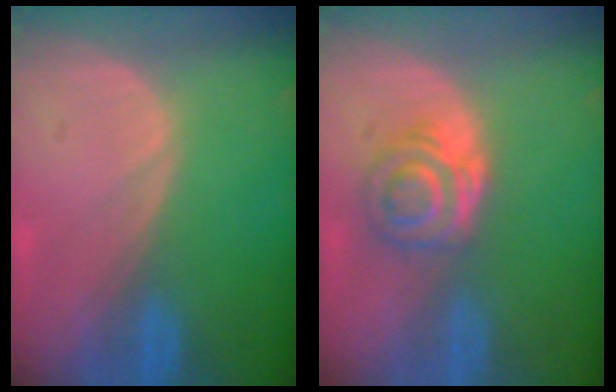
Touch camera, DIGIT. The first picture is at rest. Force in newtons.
{"total": 5.9, "press": 5.1, "slide": 2.9}